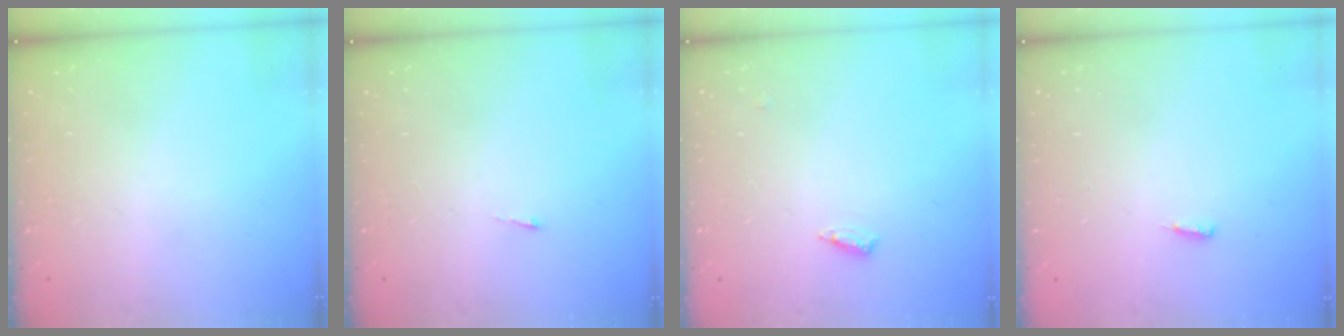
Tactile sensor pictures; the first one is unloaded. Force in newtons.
{"total": 2.7, "press": 2.7, "slide": 0.4}
{"total": 4.4, "press": 4.1, "slide": 1.4}
{"total": 4.3, "press": 4.1, "slide": 1.3}